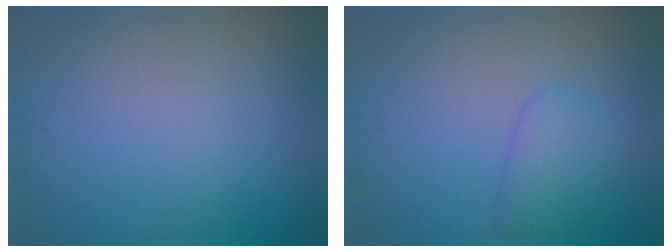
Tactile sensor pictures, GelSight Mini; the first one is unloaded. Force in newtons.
{"total": 2.6, "press": 2.6, "slide": 0.0}